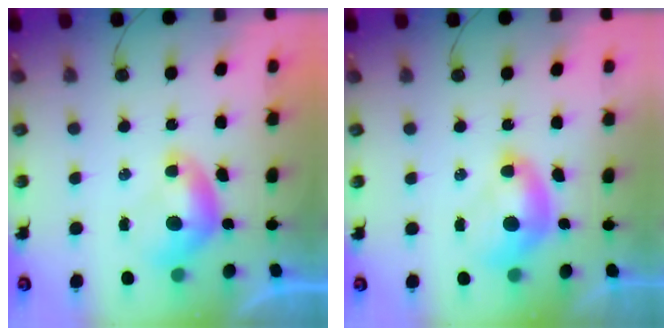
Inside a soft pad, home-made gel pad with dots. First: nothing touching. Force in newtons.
{"total": 2.0, "press": 2.0, "slide": 0.4}